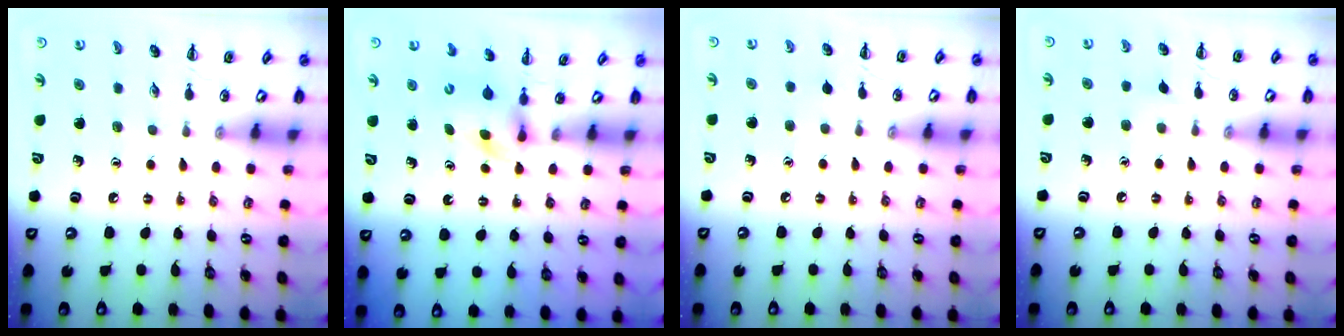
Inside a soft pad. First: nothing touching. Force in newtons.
{"total": 3.1, "press": 2.7, "slide": 1.4}
{"total": 2.2, "press": 1.9, "slide": 0.9}
{"total": 3.8, "press": 3.5, "slide": 1.5}